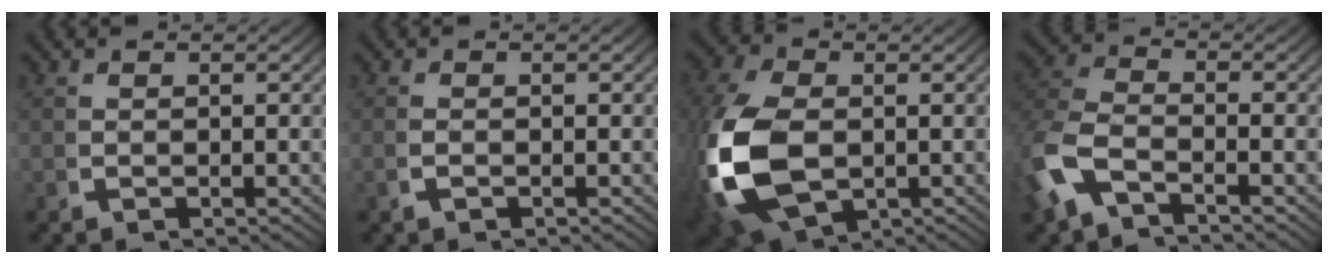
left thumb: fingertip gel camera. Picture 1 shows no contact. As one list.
[{"total": 0.5, "force": [-0.3, 0.2, 0.4], "torque": [-0.014, -0.001, -0.006]}, {"total": 11.6, "force": [-2.0, 7.7, 8.4], "torque": [-0.230, -0.043, -0.007]}, {"total": 6.2, "force": [-1.8, 4.4, 4.1], "torque": [-0.110, -0.009, -0.034]}]